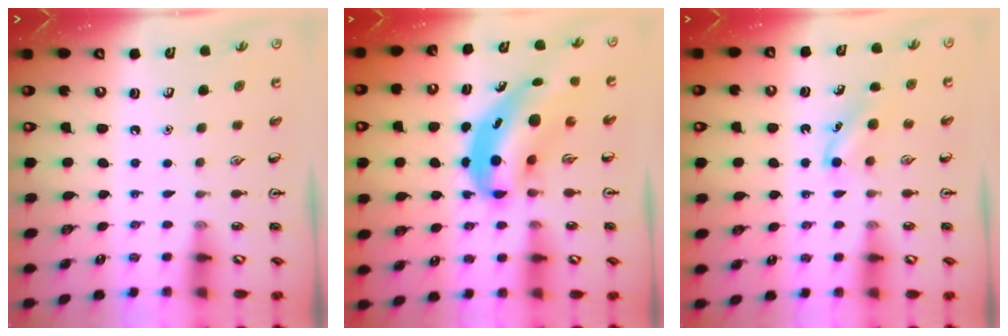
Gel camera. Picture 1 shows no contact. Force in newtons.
{"total": 7.4, "press": 7.2, "slide": 1.7}
{"total": 4.1, "press": 3.9, "slide": 1.3}